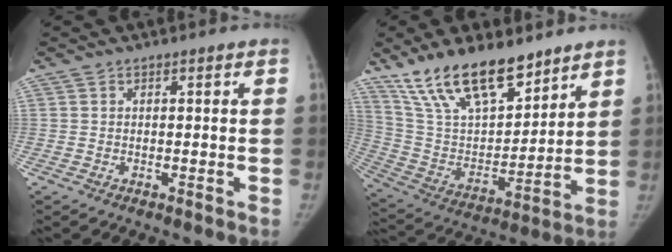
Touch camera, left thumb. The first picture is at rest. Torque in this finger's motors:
{"motor_torque": [0.88, 0.82, 1.47, -1.30, 0.27]}